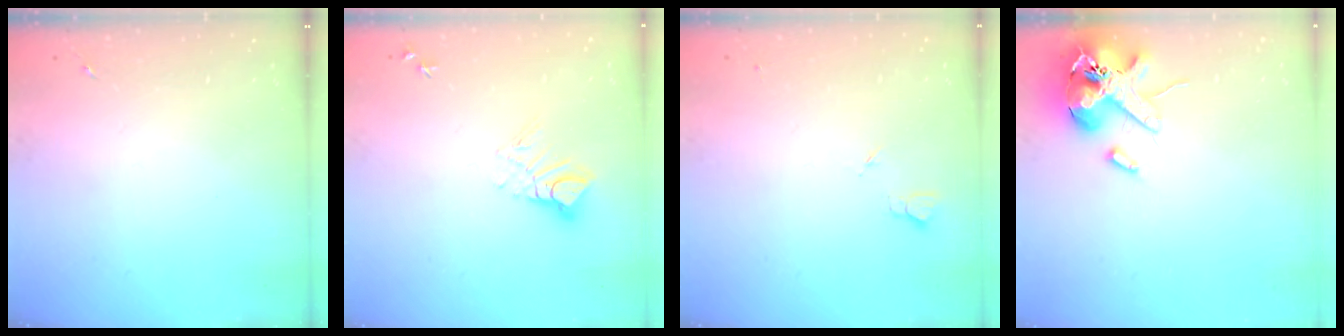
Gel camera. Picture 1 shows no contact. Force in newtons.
{"total": 7.9, "press": 7.8, "slide": 0.7}
{"total": 2.7, "press": 2.6, "slide": 0.3}
{"total": 14.4, "press": 14.2, "slide": 2.4}